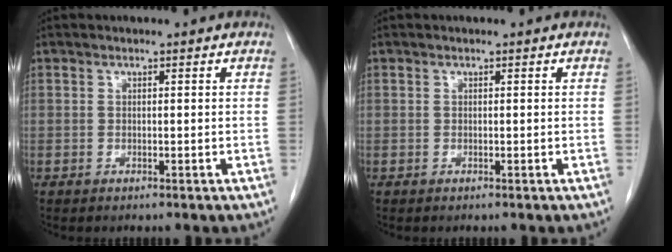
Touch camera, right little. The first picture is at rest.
{"total": 0.0}